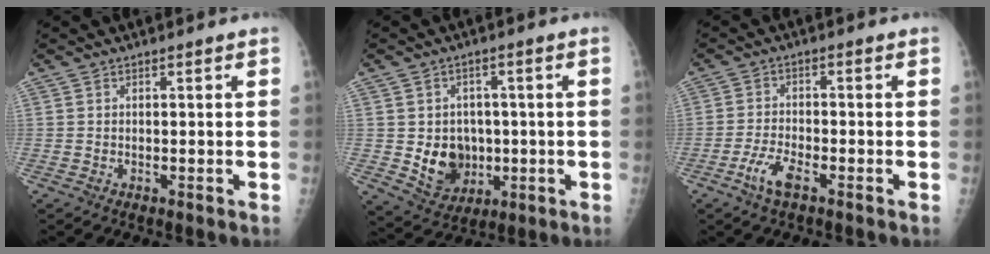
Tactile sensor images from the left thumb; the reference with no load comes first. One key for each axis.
{"total": 9.2, "fx": -0.9, "fy": 7.7, "fz": 5.0, "tx": -0.042, "ty": -0.002, "tz": 0.002}
{"total": 4.7, "fx": -2.8, "fy": 1.5, "fz": 3.5, "tx": -0.078, "ty": 0.014, "tz": -0.052}